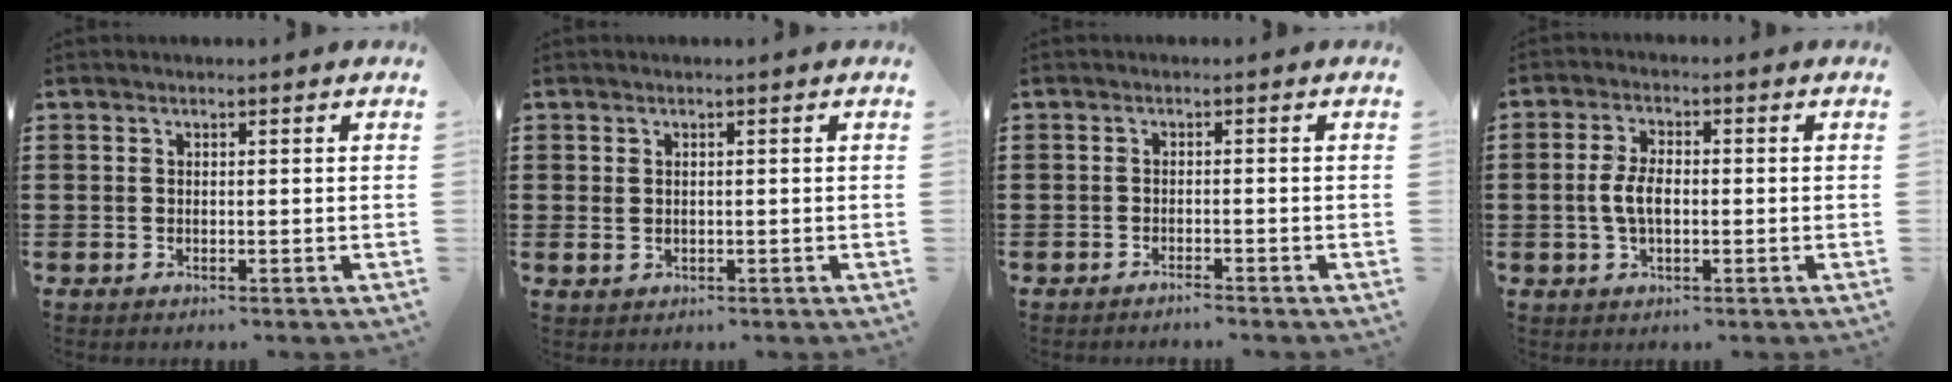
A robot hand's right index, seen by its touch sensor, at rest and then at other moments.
{"total": 1.0, "force": [0.3, 0.8, 0.5], "torque": [-0.012, 0.006, 0.004]}
{"total": 1.1, "force": [-1.1, -0.2, 0.2], "torque": [-0.006, 0.000, -0.021]}
{"total": 4.7, "force": [-0.5, 2.4, 4.0], "torque": [-0.096, -0.002, -0.015]}